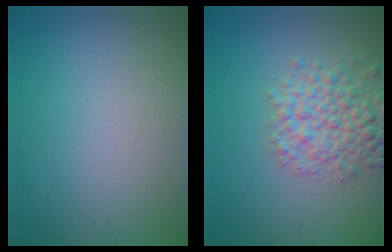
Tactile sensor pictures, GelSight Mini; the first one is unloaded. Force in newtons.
{"total": 4.8, "press": 4.8, "slide": 0.2}